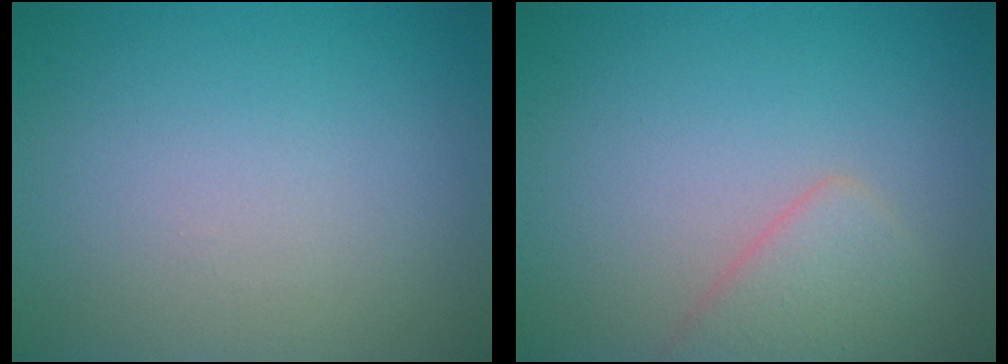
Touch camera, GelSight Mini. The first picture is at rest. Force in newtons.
{"total": 2.5, "press": 2.5, "slide": 0.2}